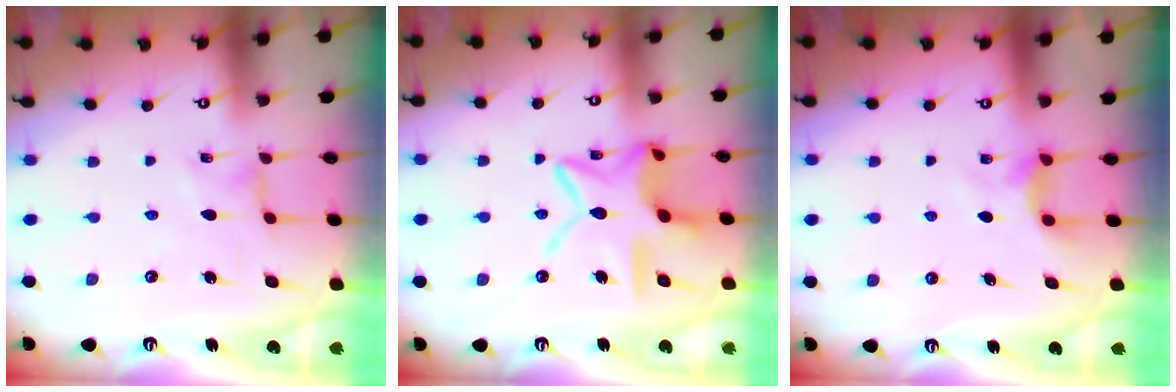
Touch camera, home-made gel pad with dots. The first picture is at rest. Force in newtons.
{"total": 15.0, "press": 15.0, "slide": 1.3}
{"total": 4.8, "press": 4.8, "slide": 0.5}